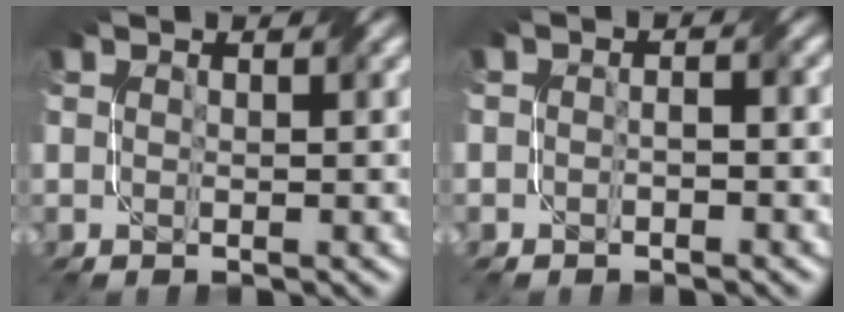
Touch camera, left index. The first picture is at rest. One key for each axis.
{"total": 1.0, "fx": -0.6, "fy": 0.4, "fz": 0.6, "tx": -0.013, "ty": 0.001, "tz": -0.013}